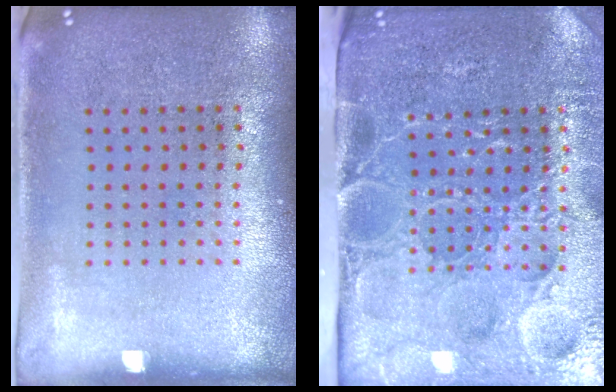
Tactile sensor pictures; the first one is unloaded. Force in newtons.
{"total": 5.0, "press": 4.2, "slide": 2.6}